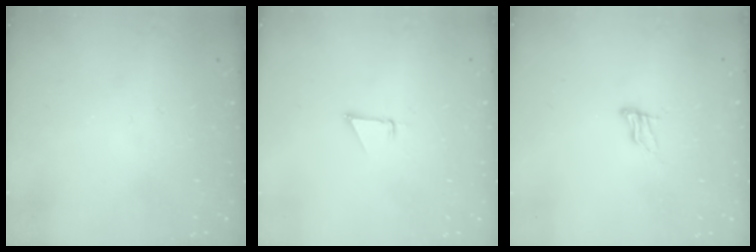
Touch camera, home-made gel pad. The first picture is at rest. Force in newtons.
{"total": 1.5, "press": 1.5, "slide": 0.0}
{"total": 5.8, "press": 5.8, "slide": 0.5}